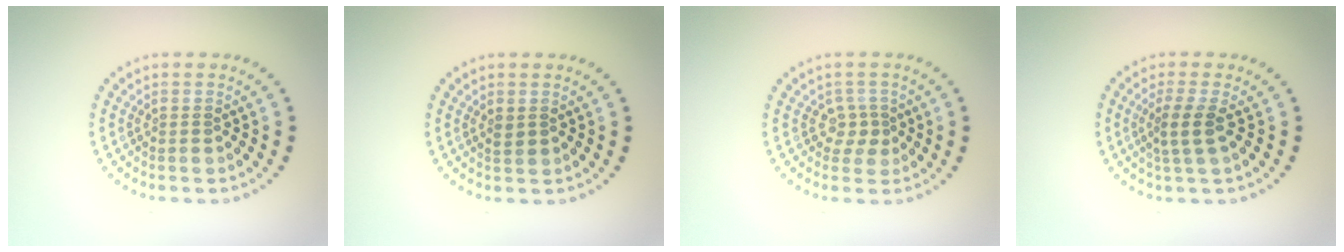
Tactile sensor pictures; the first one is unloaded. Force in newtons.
{"total": 0.9, "press": 0.8, "slide": 0.2}
{"total": 1.7, "press": 1.3, "slide": 1.2}
{"total": 2.5, "press": 2.0, "slide": 1.5}